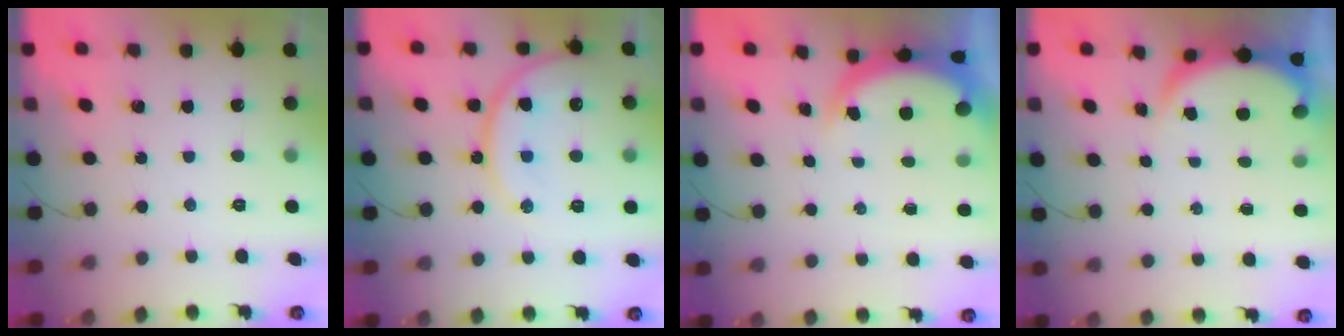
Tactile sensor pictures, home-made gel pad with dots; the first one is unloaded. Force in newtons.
{"total": 15.9, "press": 15.9, "slide": 1.4}
{"total": 4.6, "press": 4.6, "slide": 0.1}
{"total": 4.0, "press": 3.9, "slide": 0.6}